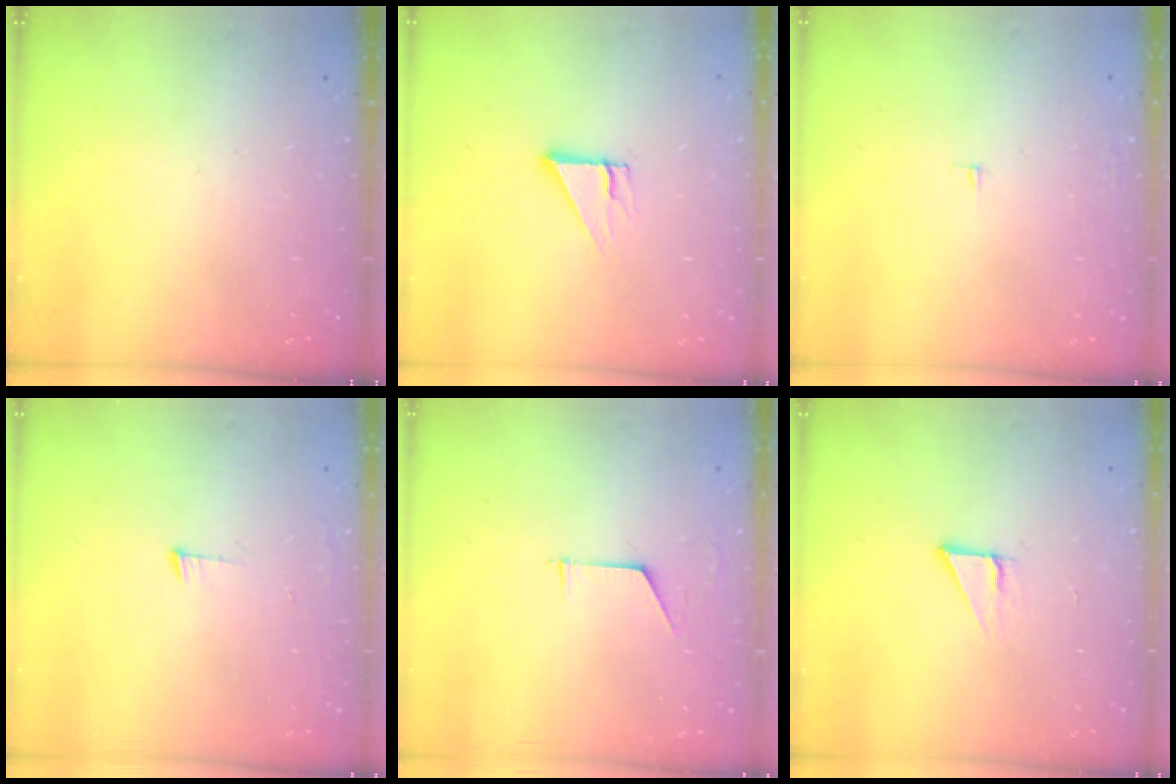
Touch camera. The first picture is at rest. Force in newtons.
{"total": 3.2, "press": 3.2, "slide": 0.1}
{"total": 2.7, "press": 2.7, "slide": 0.2}
{"total": 2.8, "press": 2.7, "slide": 0.5}
{"total": 4.5, "press": 4.5, "slide": 0.4}
{"total": 2.8, "press": 2.8, "slide": 0.1}